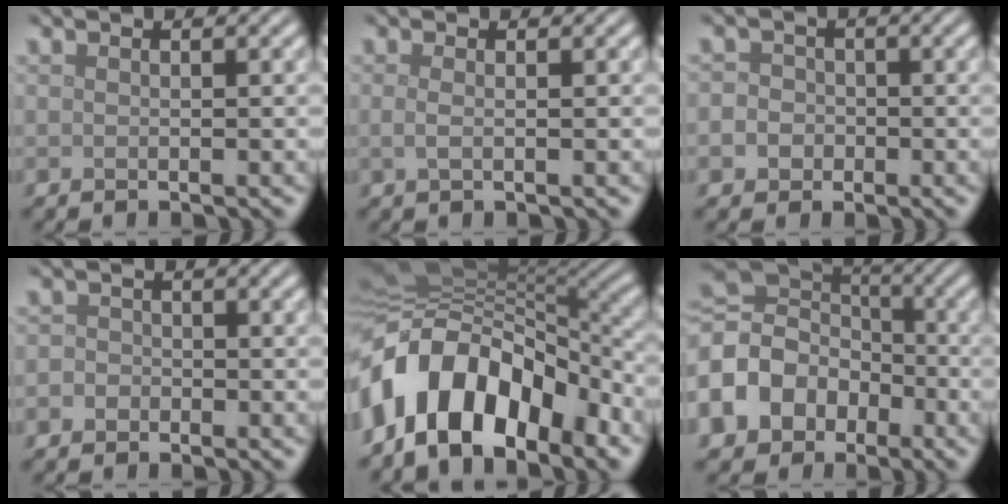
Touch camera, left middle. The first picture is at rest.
{"total": 1.1, "force": [0.0, 0.4, 1.0], "torque": [-0.023, -0.001, -0.004]}
{"total": 3.7, "force": [-1.2, 3.4, 1.1], "torque": [0.001, 0.004, -0.043]}
{"total": 1.5, "force": [-0.6, 1.3, 0.4], "torque": [0.007, 0.005, -0.016]}
{"total": 12.3, "force": [-5.8, 7.0, 8.3], "torque": [-0.140, 0.015, -0.108]}
{"total": 11.3, "force": [-3.8, 9.4, 4.9], "torque": [-0.137, -0.003, -0.096]}